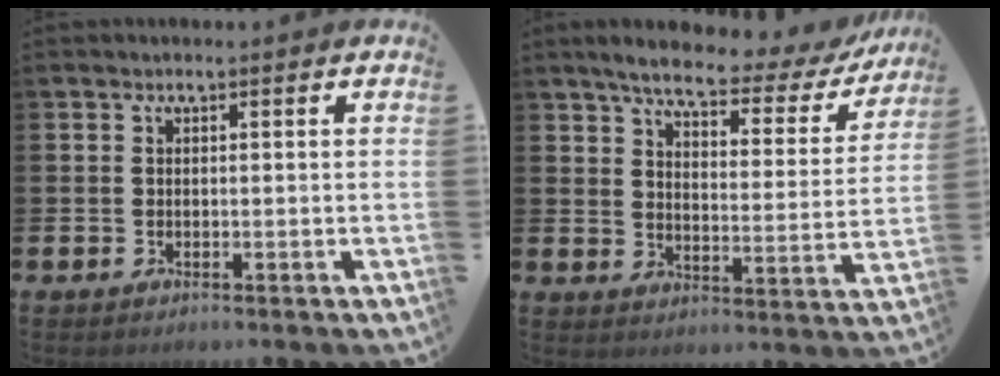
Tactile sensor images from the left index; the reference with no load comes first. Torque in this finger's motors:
{"motor_torque": [1.08, -1.06, 0.38, 0.10]}